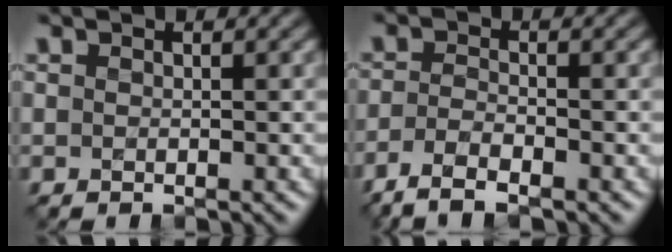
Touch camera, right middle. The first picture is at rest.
{"total": 3.6, "force": [-2.6, 0.9, 2.3], "torque": [-0.050, -0.006, -0.058]}